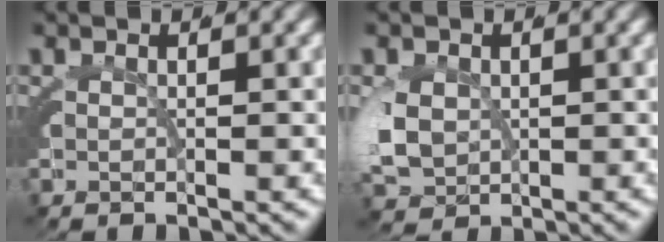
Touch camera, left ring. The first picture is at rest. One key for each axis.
{"total": 3.9, "fx": -0.2, "fy": 3.0, "fz": 2.4, "tx": -0.077, "ty": -0.017, "tz": 0.011}